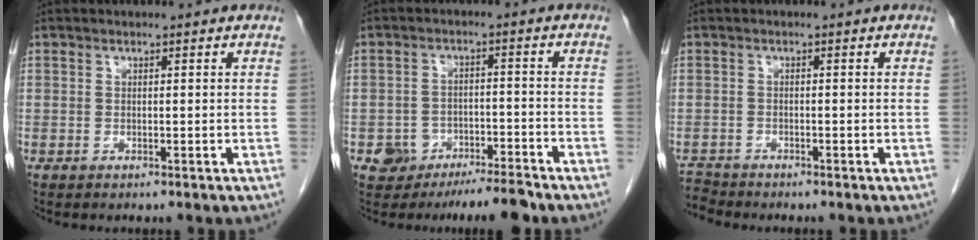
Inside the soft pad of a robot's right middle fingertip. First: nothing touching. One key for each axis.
{"total": 5.6, "fx": -4.6, "fy": 2.0, "fz": 2.6, "tx": -0.034, "ty": 0.012, "tz": -0.068}
{"total": 2.3, "fx": -2.2, "fy": 0.0, "fz": -0.6, "tx": 0.017, "ty": -0.014, "tz": -0.040}